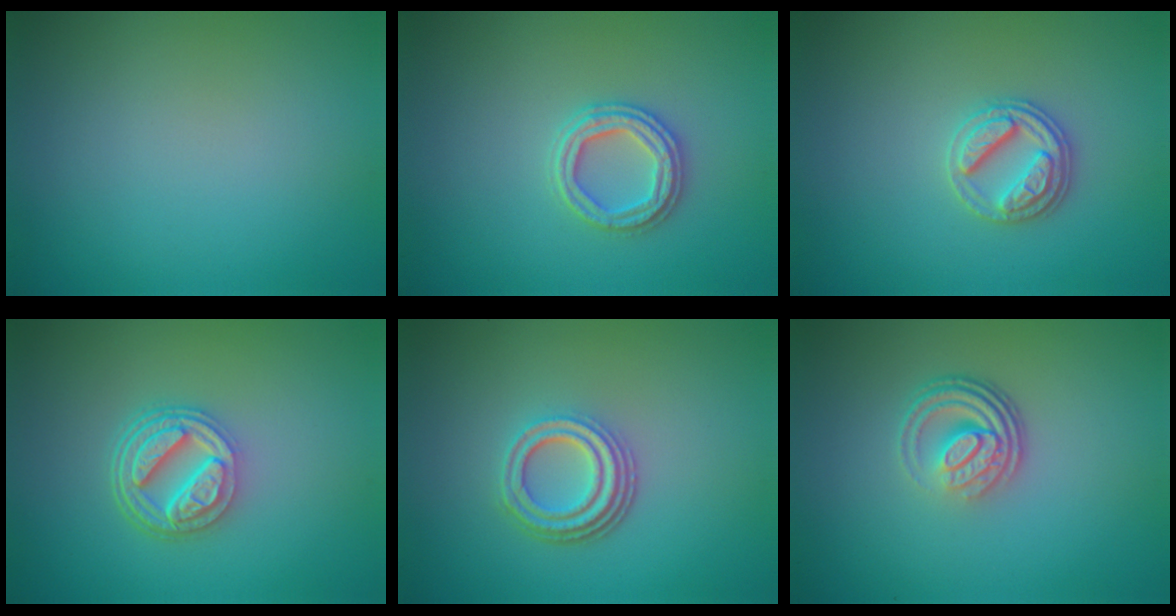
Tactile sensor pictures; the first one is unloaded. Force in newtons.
{"total": 2.7, "press": 2.7, "slide": 0.3}
{"total": 2.8, "press": 2.8, "slide": 0.5}
{"total": 5.0, "press": 3.7, "slide": 3.3}
{"total": 4.1, "press": 3.1, "slide": 2.7}
{"total": 4.1, "press": 2.7, "slide": 3.1}